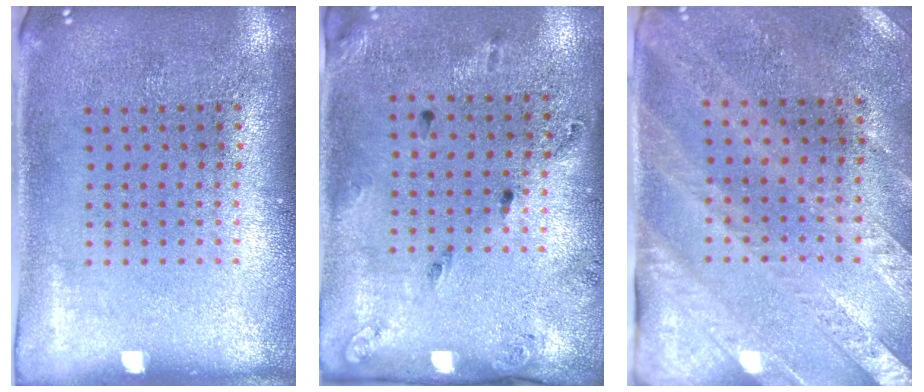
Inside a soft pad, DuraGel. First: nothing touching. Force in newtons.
{"total": 1.8, "press": 1.0, "slide": 1.5}
{"total": 2.4, "press": 2.1, "slide": 1.2}